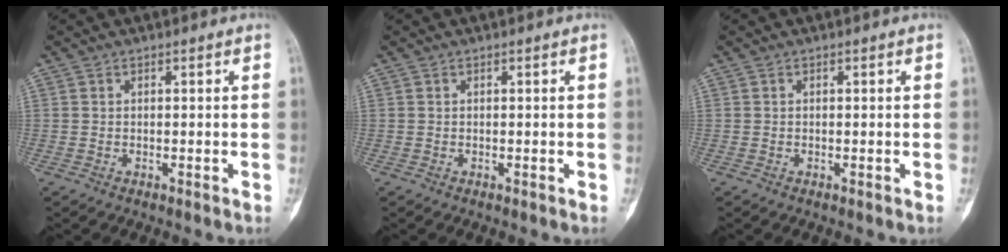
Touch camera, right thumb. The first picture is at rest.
{"total": 0.0}
{"total": 0.0}